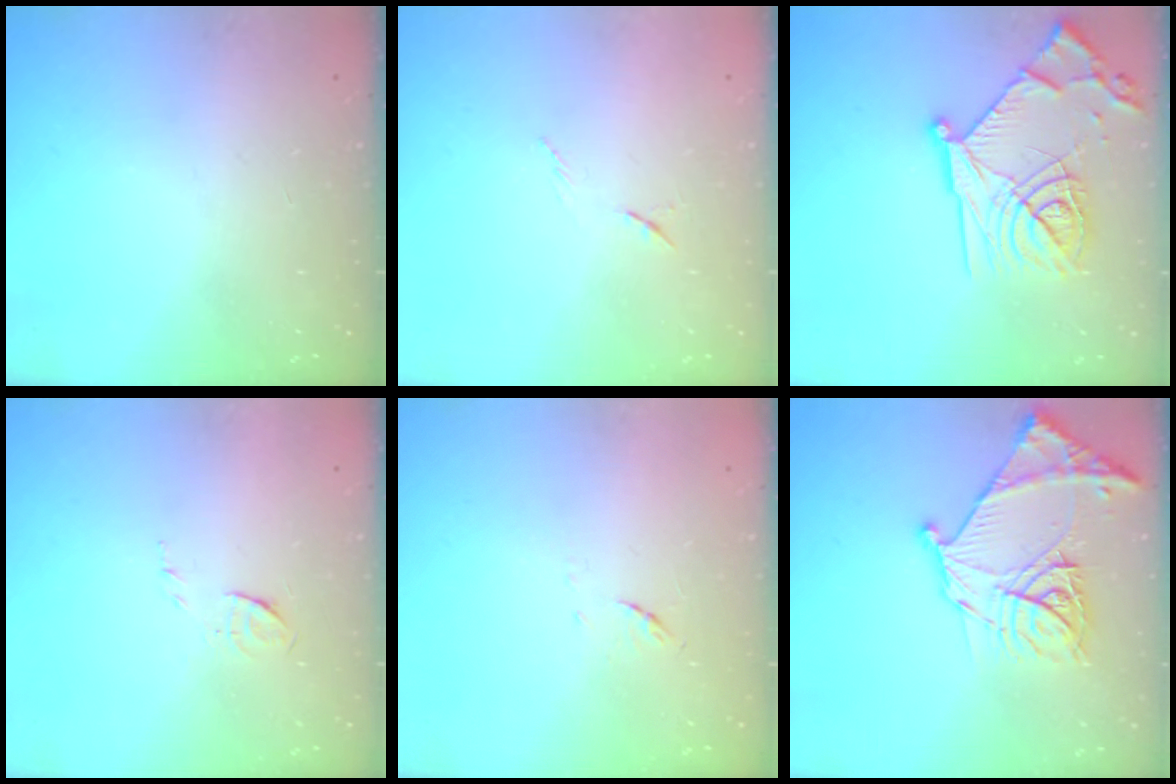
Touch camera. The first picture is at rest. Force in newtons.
{"total": 6.2, "press": 6.1, "slide": 0.9}
{"total": 21.2, "press": 21.2, "slide": 1.8}
{"total": 5.0, "press": 4.9, "slide": 1.2}
{"total": 4.8, "press": 4.7, "slide": 1.0}
{"total": 19.4, "press": 19.3, "slide": 2.0}